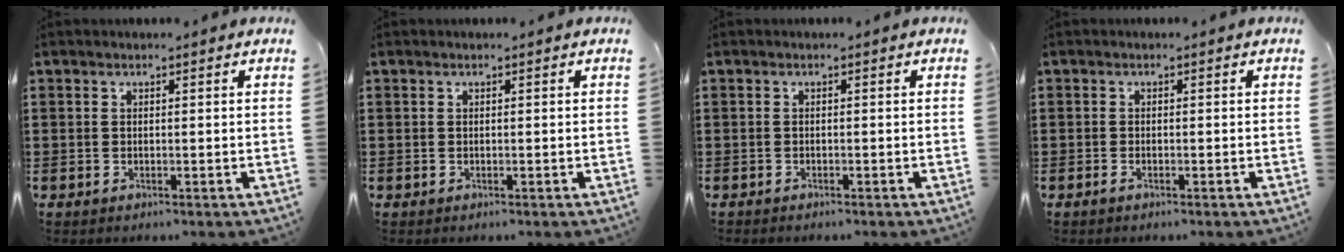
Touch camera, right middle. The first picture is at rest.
{"total": 0.0}
{"total": 0.5, "force": [-0.5, 0.0, 0.0], "torque": [0.000, -0.002, -0.011]}
{"total": 0.6, "force": [-0.4, 0.2, 0.4], "torque": [-0.010, -0.003, -0.008]}